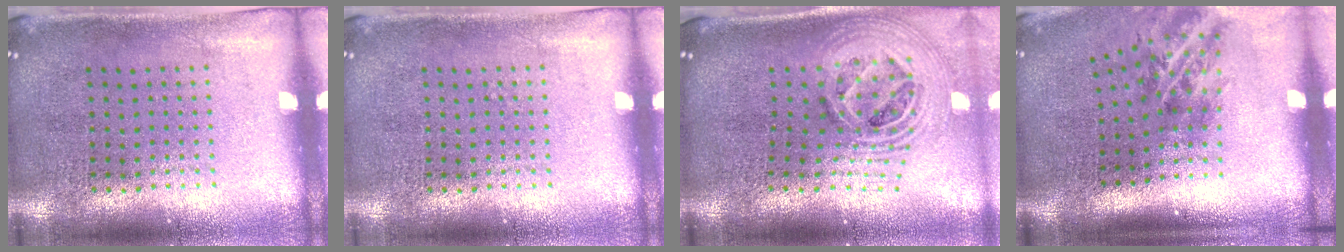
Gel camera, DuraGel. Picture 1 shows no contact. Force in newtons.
{"total": 0.0}
{"total": 2.8, "press": 2.0, "slide": 1.9}
{"total": 2.0, "press": 1.3, "slide": 1.5}